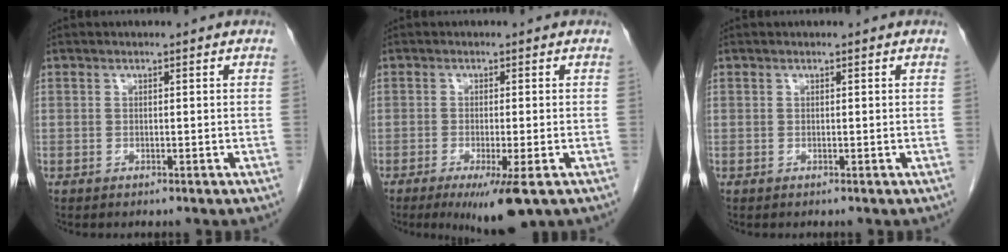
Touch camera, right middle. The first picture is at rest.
{"total": 6.9, "force": [-3.9, 0.6, 5.6], "torque": [-0.086, -0.021, -0.058]}
{"total": 0.0}